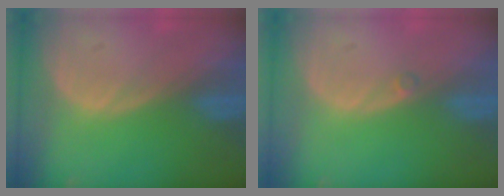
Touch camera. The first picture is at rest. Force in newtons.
{"total": 0.5, "press": 0.5, "slide": 0.2}